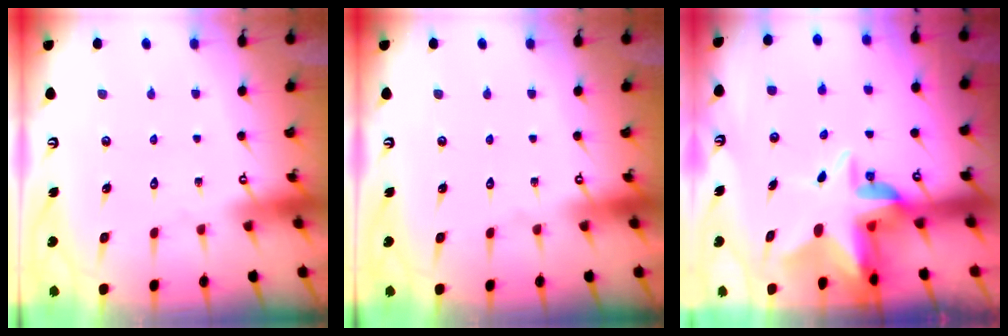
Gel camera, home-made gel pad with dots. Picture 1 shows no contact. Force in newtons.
{"total": 0.0}
{"total": 6.8, "press": 6.7, "slide": 1.6}